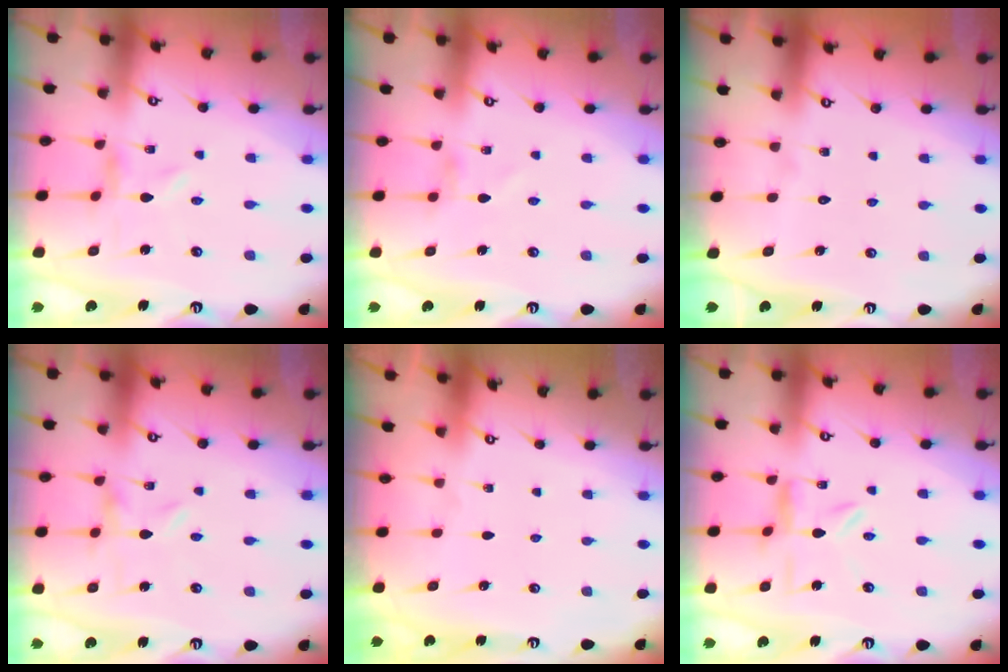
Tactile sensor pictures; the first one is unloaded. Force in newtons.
{"total": 1.2, "press": 1.2, "slide": 0.3}
{"total": 1.7, "press": 1.7, "slide": 0.1}
{"total": 0.0}
{"total": 0.0}
{"total": 4.2, "press": 4.2, "slide": 0.3}